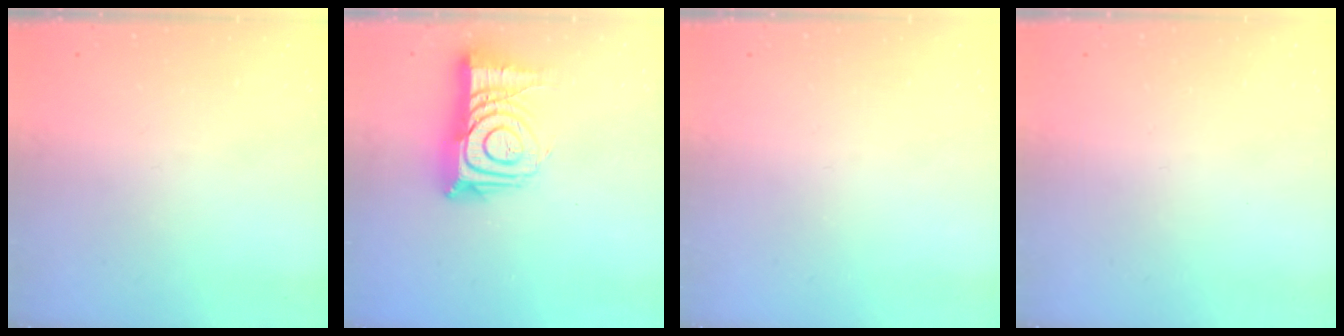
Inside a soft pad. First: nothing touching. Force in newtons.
{"total": 14.4, "press": 14.4, "slide": 1.1}
{"total": 0.0}
{"total": 1.6, "press": 1.6, "slide": 0.1}